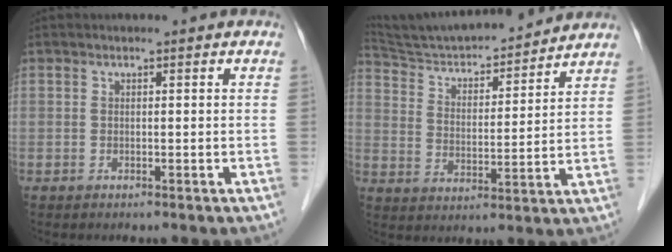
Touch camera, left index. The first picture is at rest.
{"total": 17.5, "force": [16.4, 2.0, 5.9], "torque": [-0.099, 0.009, 0.262]}